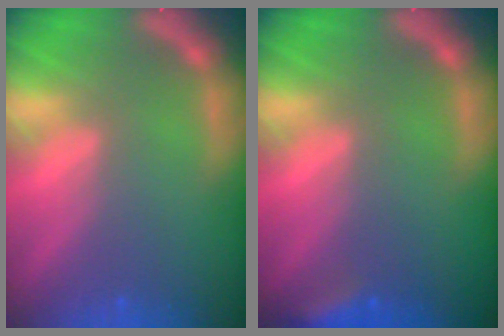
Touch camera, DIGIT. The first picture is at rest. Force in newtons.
{"total": 2.9}